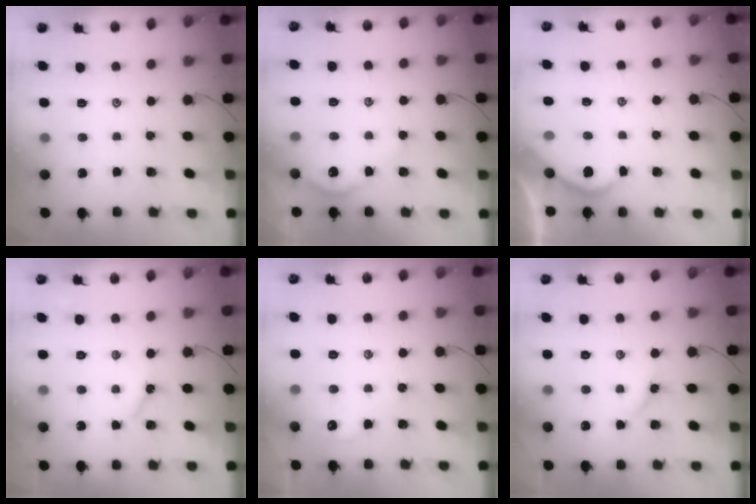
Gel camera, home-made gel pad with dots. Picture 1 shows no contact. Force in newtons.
{"total": 3.2, "press": 3.2, "slide": 0.3}
{"total": 1.9, "press": 1.9, "slide": 0.4}
{"total": 3.0, "press": 2.9, "slide": 0.6}
{"total": 1.8, "press": 1.8, "slide": 0.3}
{"total": 2.5, "press": 2.4, "slide": 0.6}